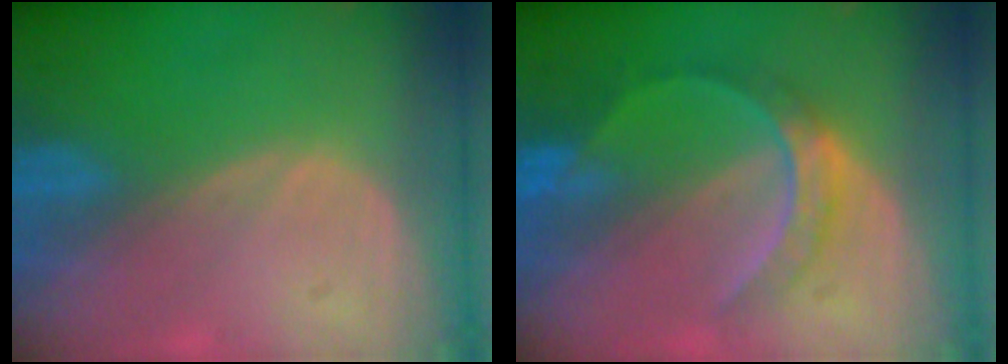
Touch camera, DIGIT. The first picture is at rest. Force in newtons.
{"total": 6.1, "press": 5.7, "slide": 2.2}